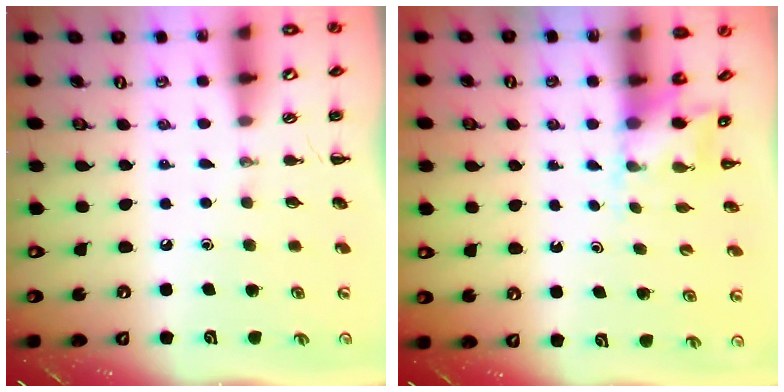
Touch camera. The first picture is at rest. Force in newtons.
{"total": 2.3, "press": 2.3, "slide": 0.6}